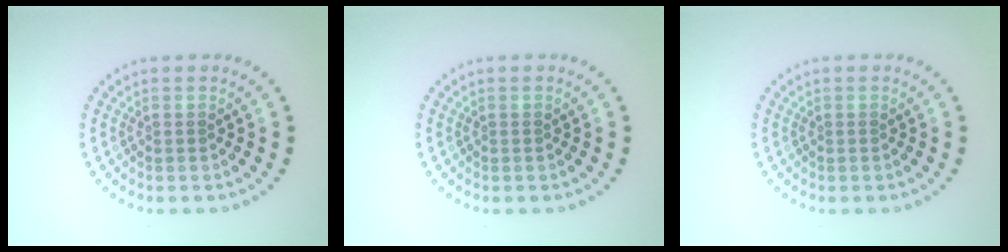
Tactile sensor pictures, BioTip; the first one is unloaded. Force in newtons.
{"total": 0.0}
{"total": 0.0}